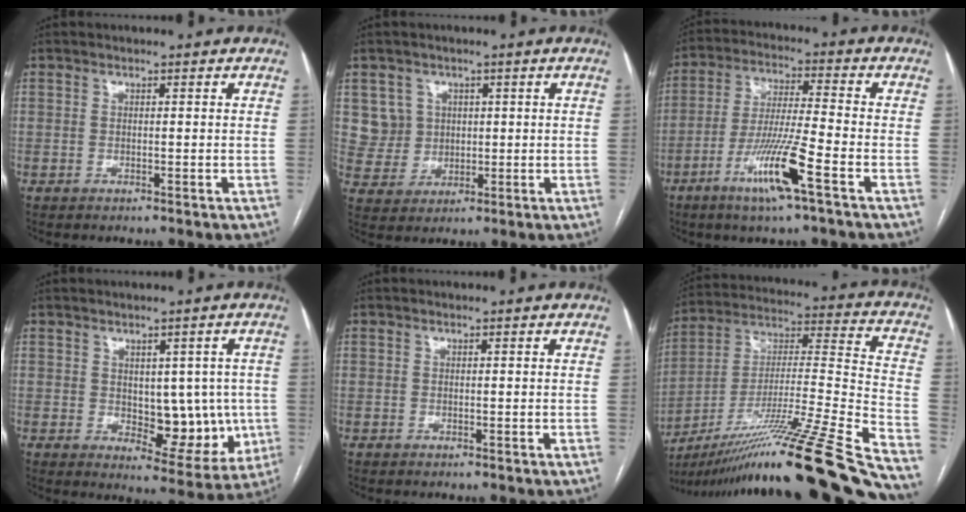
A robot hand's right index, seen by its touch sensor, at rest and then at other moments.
{"total": 5.7, "force": [1.9, 5.3, 0.4], "torque": [-0.003, 0.015, 0.043]}
{"total": 11.2, "force": [-5.6, -0.2, 9.7], "torque": [-0.190, -0.016, -0.108]}
{"total": 9.6, "force": [-0.4, 5.3, 8.0], "torque": [-0.083, 0.006, 0.013]}
{"total": 0.0}
{"total": 33.1, "force": [-25.8, -1.3, 20.7], "torque": [-0.259, -0.030, -0.416]}